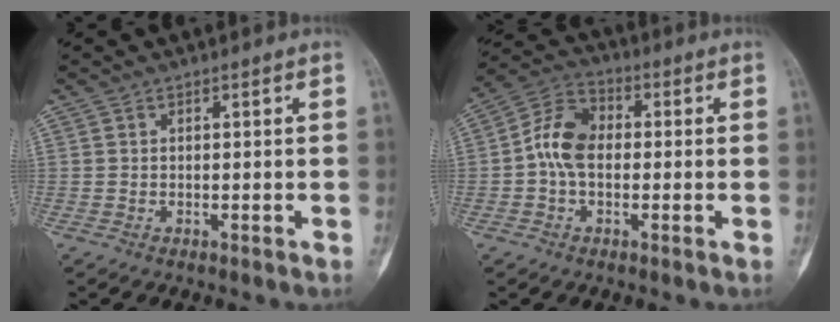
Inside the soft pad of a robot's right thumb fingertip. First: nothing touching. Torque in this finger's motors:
{"motor_torque": [0.53, 0.52, 0.47, -0.43, 0.05]}